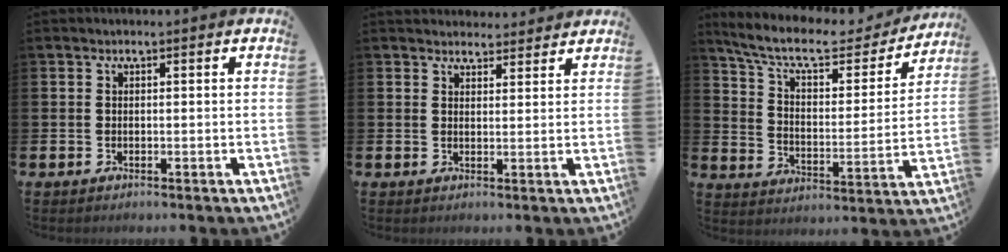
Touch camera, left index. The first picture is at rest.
{"total": 3.1, "force": [3.0, 0.8, -0.2], "torque": [0.006, -0.014, 0.053]}
{"total": 9.9, "force": [8.5, 2.8, 4.4], "torque": [-0.112, -0.052, 0.141]}